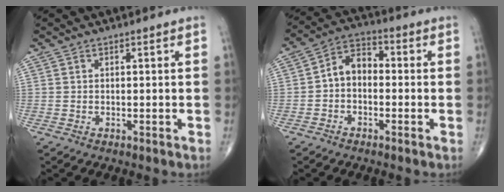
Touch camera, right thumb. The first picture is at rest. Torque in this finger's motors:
{"motor_torque": [-0.10, -0.10, 0.19, -0.08, 0.11]}